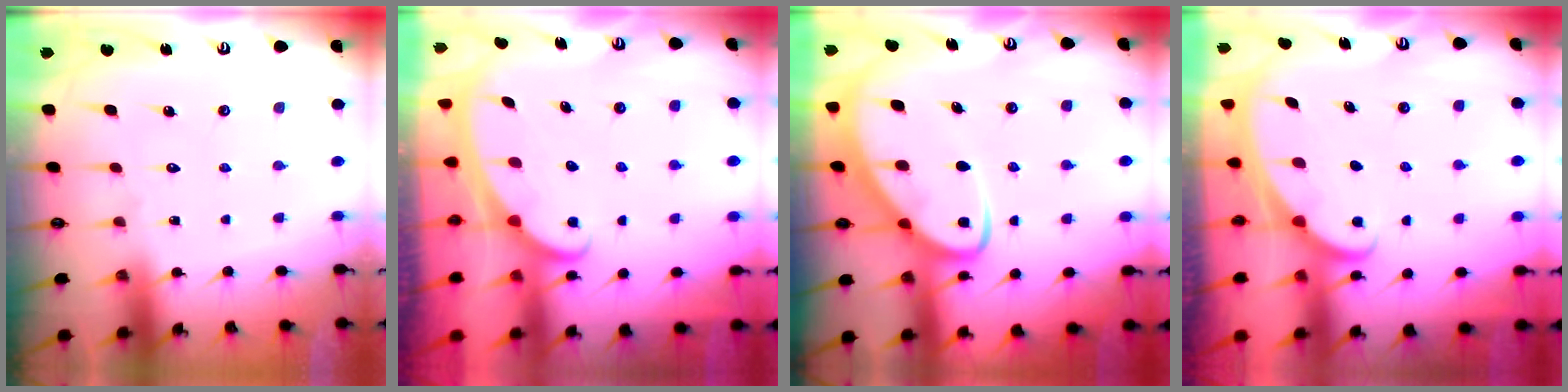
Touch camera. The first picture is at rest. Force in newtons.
{"total": 2.4, "press": 2.4, "slide": 0.3}
{"total": 7.9, "press": 7.8, "slide": 0.8}
{"total": 2.3, "press": 2.3, "slide": 0.3}